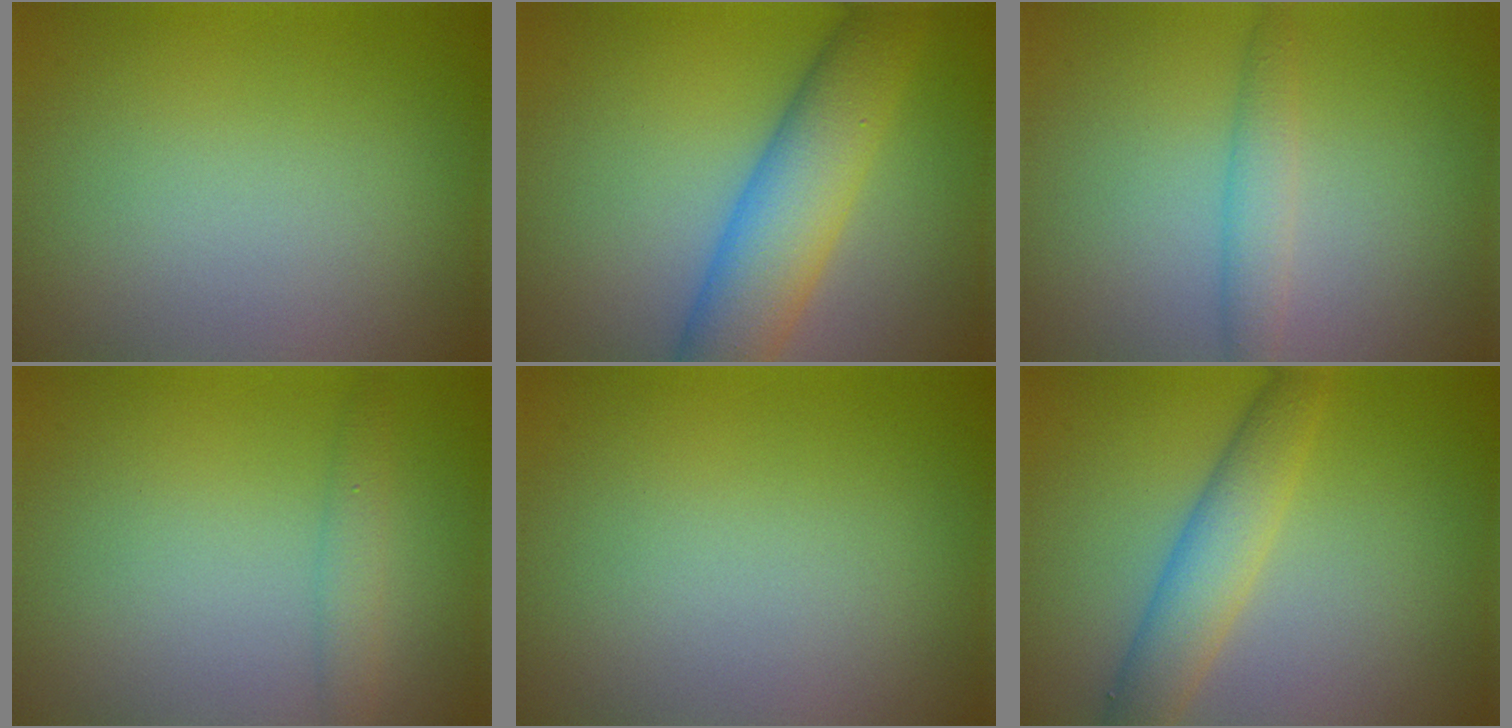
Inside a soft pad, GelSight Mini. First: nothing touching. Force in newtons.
{"total": 7.3, "press": 7.3, "slide": 0.2}
{"total": 2.1, "press": 2.1, "slide": 0.1}
{"total": 1.7, "press": 1.7, "slide": 0.1}
{"total": 0.0}
{"total": 4.2, "press": 4.2, "slide": 0.1}